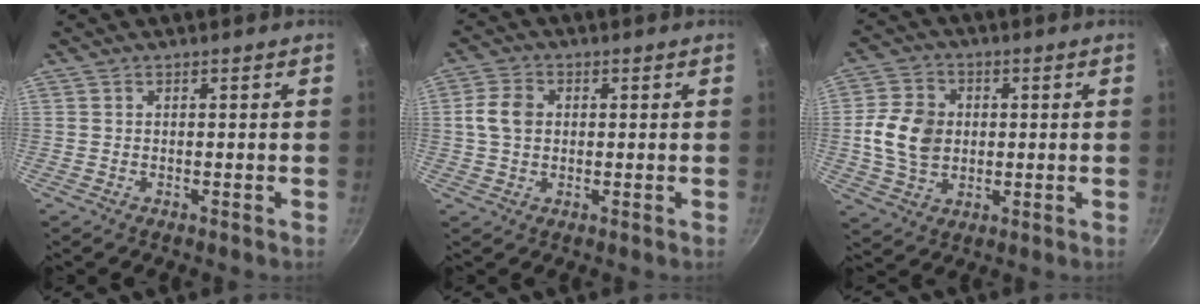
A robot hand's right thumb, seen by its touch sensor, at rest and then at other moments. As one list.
[{"total": 5.5, "force": [0.5, 4.2, 3.4], "torque": [-0.055, 0.009, 0.003]}, {"total": 10.5, "force": [0.5, 8.2, 6.6], "torque": [-0.101, 0.002, 0.005]}]